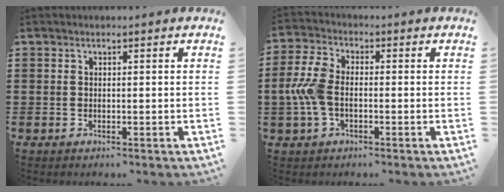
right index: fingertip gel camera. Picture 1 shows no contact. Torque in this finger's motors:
{"motor_torque": [1.33, -0.48, 0.86, 0.21]}